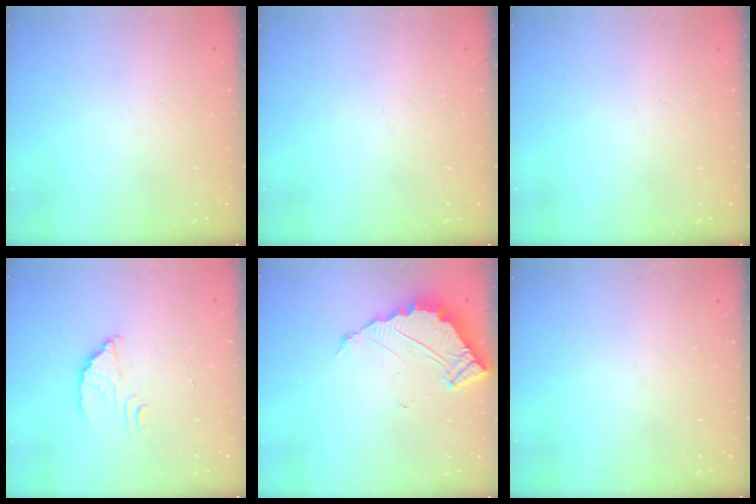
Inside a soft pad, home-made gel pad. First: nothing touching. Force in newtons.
{"total": 0.0}
{"total": 0.0}
{"total": 2.4, "press": 2.4, "slide": 0.1}
{"total": 4.9, "press": 4.9, "slide": 0.1}
{"total": 0.0}